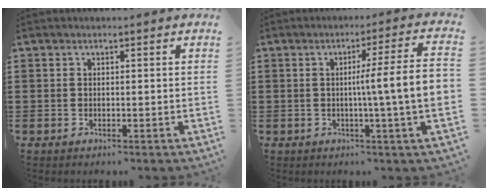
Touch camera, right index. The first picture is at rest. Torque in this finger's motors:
{"motor_torque": [1.72, -0.42, 0.74, 0.20]}